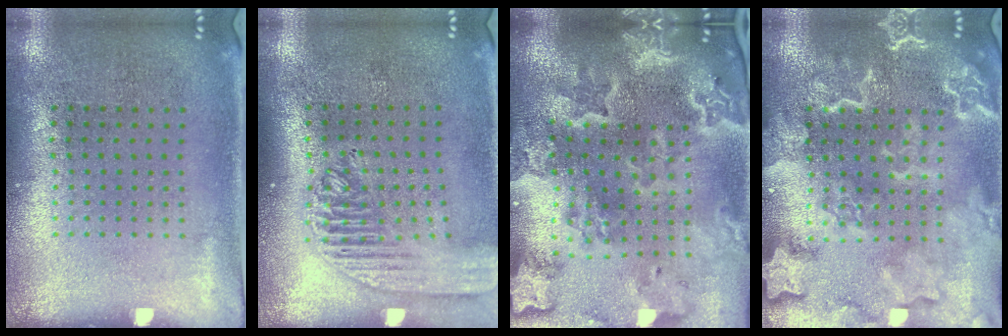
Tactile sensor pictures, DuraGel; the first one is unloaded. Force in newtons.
{"total": 2.1, "press": 1.8, "slide": 1.1}
{"total": 4.6, "press": 3.7, "slide": 2.7}
{"total": 4.7, "press": 4.6, "slide": 0.6}